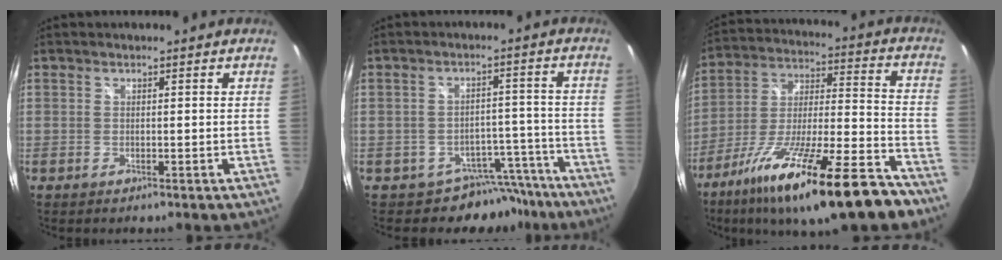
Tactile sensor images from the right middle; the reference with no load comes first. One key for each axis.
{"total": 7.9, "fx": -6.5, "fy": 4.4, "fz": 1.0, "tx": -0.004, "ty": 0.036, "tz": -0.078}
{"total": 25.6, "fx": -17.3, "fy": 5.1, "fz": 18.2, "tx": -0.308, "ty": -0.039, "tz": -0.278}